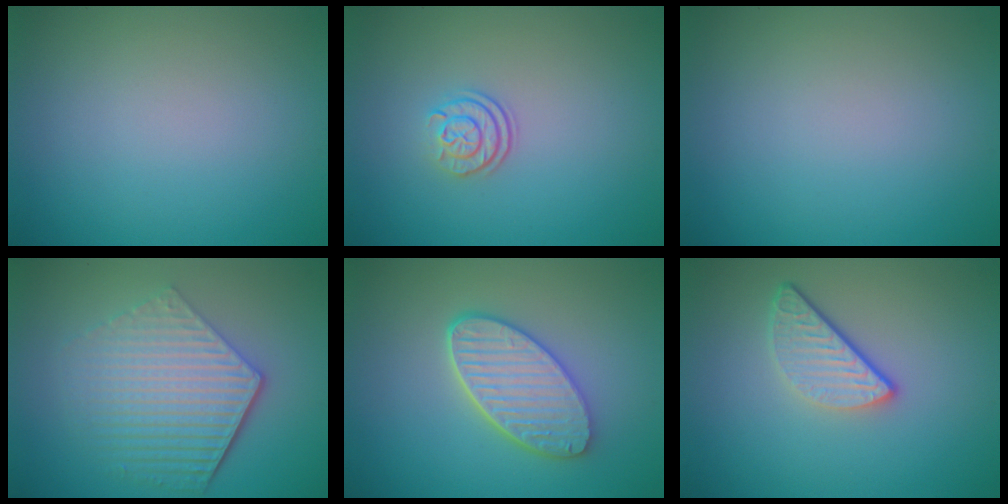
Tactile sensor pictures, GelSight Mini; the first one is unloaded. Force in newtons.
{"total": 2.4, "press": 1.8, "slide": 1.5}
{"total": 0.0}
{"total": 6.2, "press": 4.5, "slide": 4.3}
{"total": 5.3, "press": 4.4, "slide": 3.0}
{"total": 3.2, "press": 2.5, "slide": 2.0}